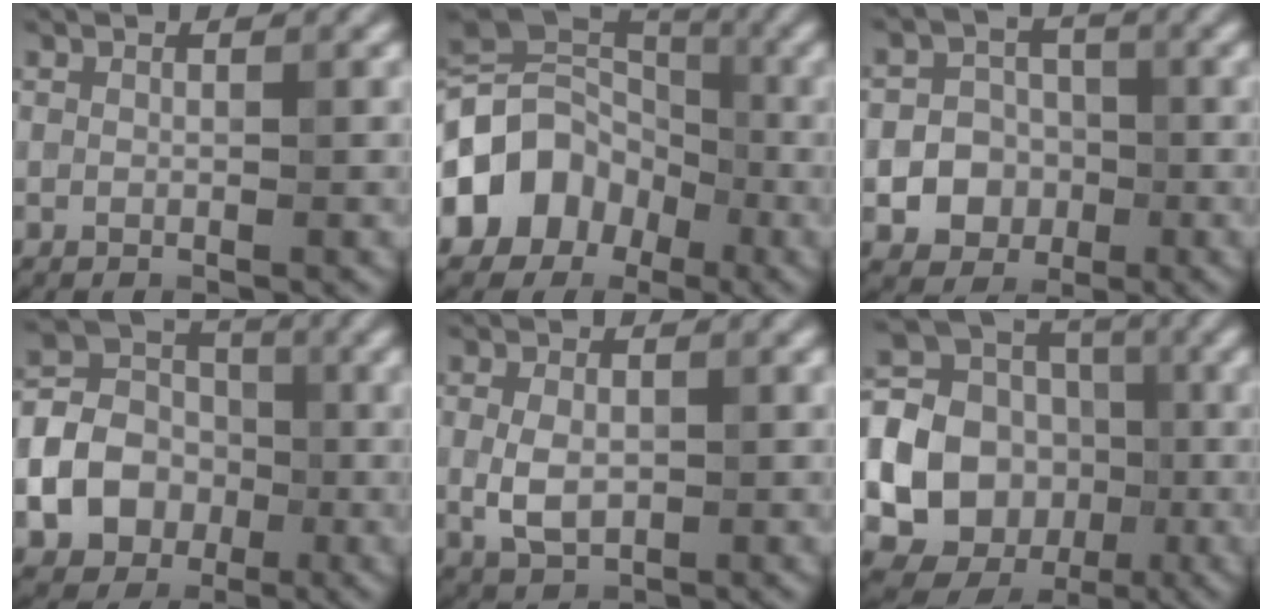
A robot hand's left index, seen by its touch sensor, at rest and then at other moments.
{"total": 11.3, "force": [-3.8, 9.0, 5.5], "torque": [-0.100, 0.012, -0.085]}
{"total": 6.2, "force": [-1.5, 5.6, 2.1], "torque": [-0.020, 0.013, -0.046]}
{"total": 12.4, "force": [-3.2, 10.7, 5.5], "torque": [-0.132, -0.006, -0.075]}
{"total": 3.1, "force": [-0.1, 1.9, 2.4], "torque": [-0.055, 0.001, -0.002]}
{"total": 16.8, "force": [-1.2, 15.2, 7.1], "torque": [-0.170, 0.004, -0.038]}